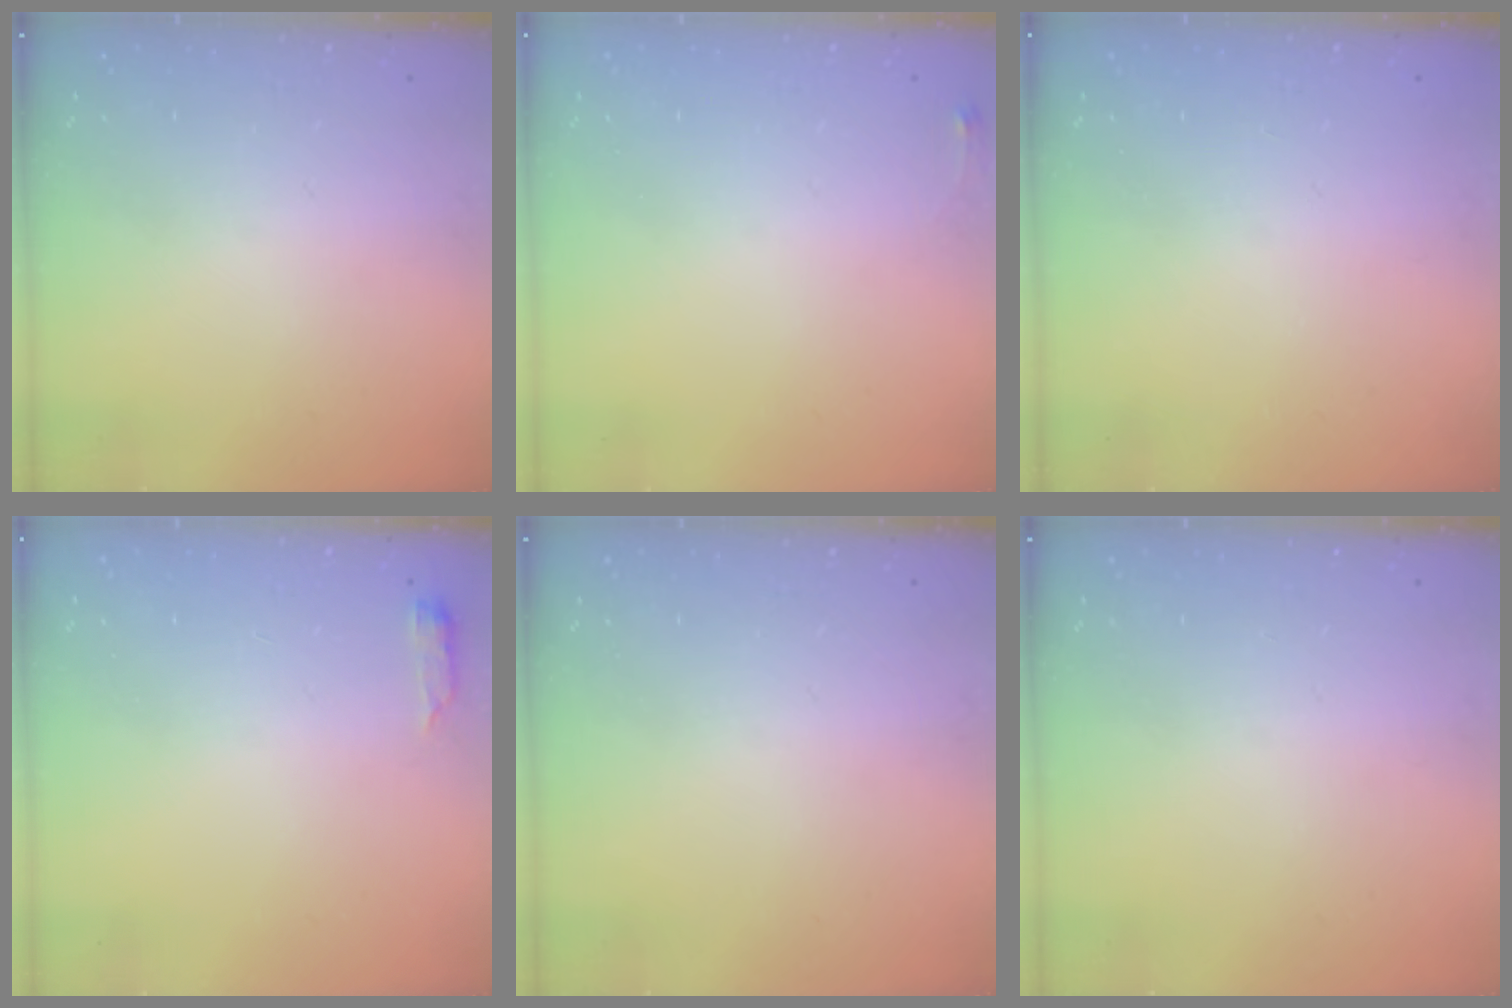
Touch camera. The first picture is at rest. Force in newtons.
{"total": 3.6, "press": 3.5, "slide": 0.6}
{"total": 0.0}
{"total": 2.6, "press": 2.6, "slide": 0.5}
{"total": 0.0}
{"total": 0.0}